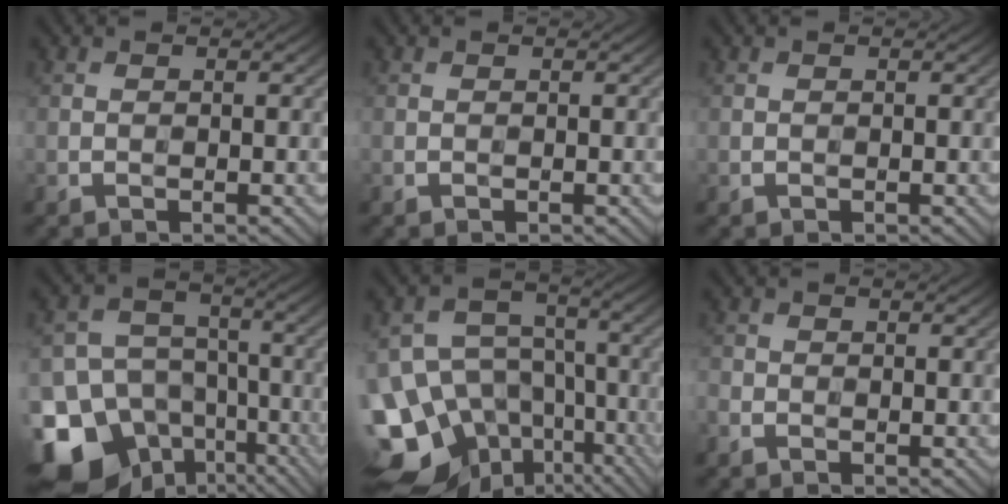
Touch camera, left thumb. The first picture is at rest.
{"total": 0.0}
{"total": 0.0}
{"total": 18.6, "force": [-10.8, 13.8, 6.3], "torque": [-0.176, -0.059, -0.161]}
{"total": 18.1, "force": [-9.7, 13.2, 7.7], "torque": [-0.180, -0.034, -0.124]}
{"total": 1.3, "force": [-0.9, 0.8, 0.3], "torque": [-0.009, -0.002, -0.024]}